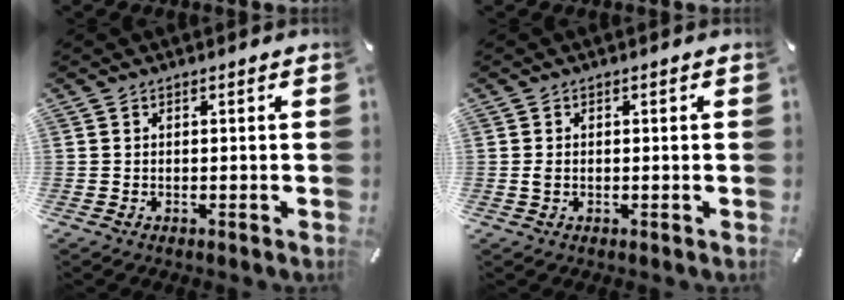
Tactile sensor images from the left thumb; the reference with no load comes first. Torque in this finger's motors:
{"motor_torque": [0.11, 0.37, 0.01, -0.03, 0.01]}